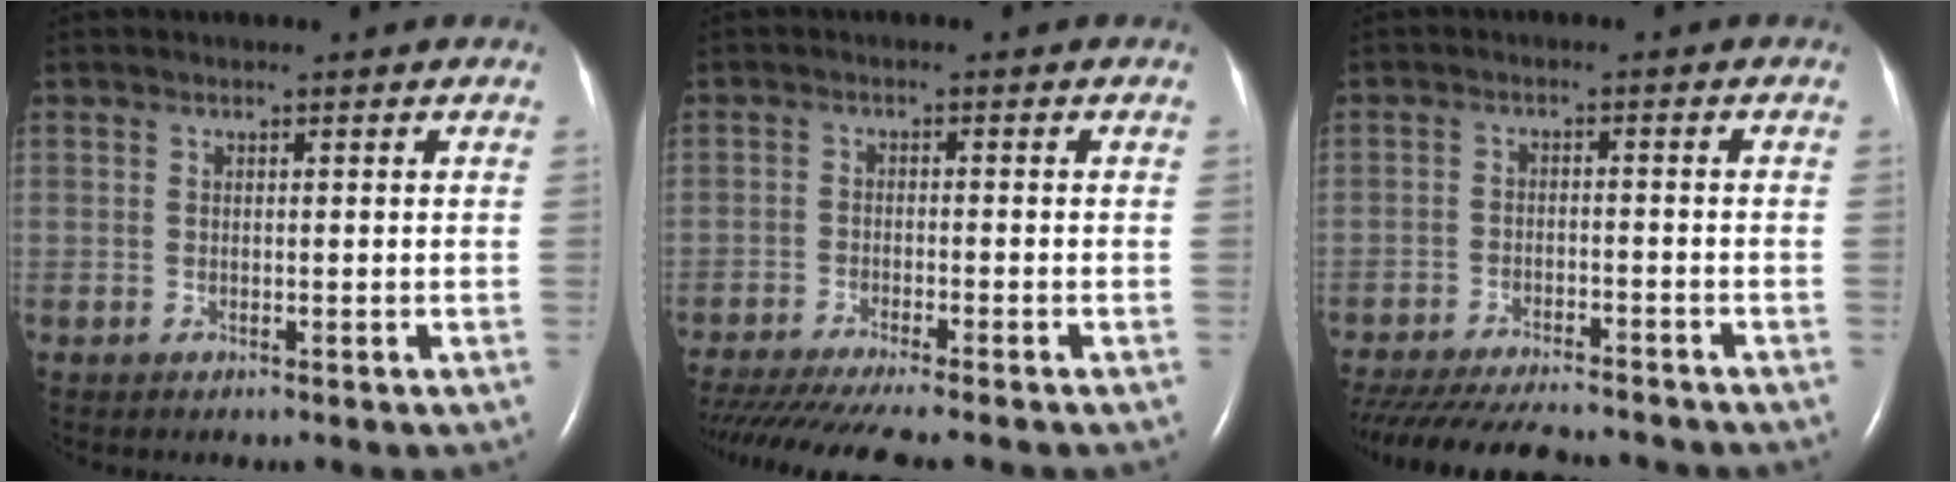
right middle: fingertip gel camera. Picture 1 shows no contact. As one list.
[{"total": 14.1, "force": [-12.3, 0.3, 6.9], "torque": [-0.106, -0.037, -0.189]}, {"total": 17.3, "force": [-15.5, 3.2, 7.1], "torque": [-0.167, -0.035, -0.225]}]